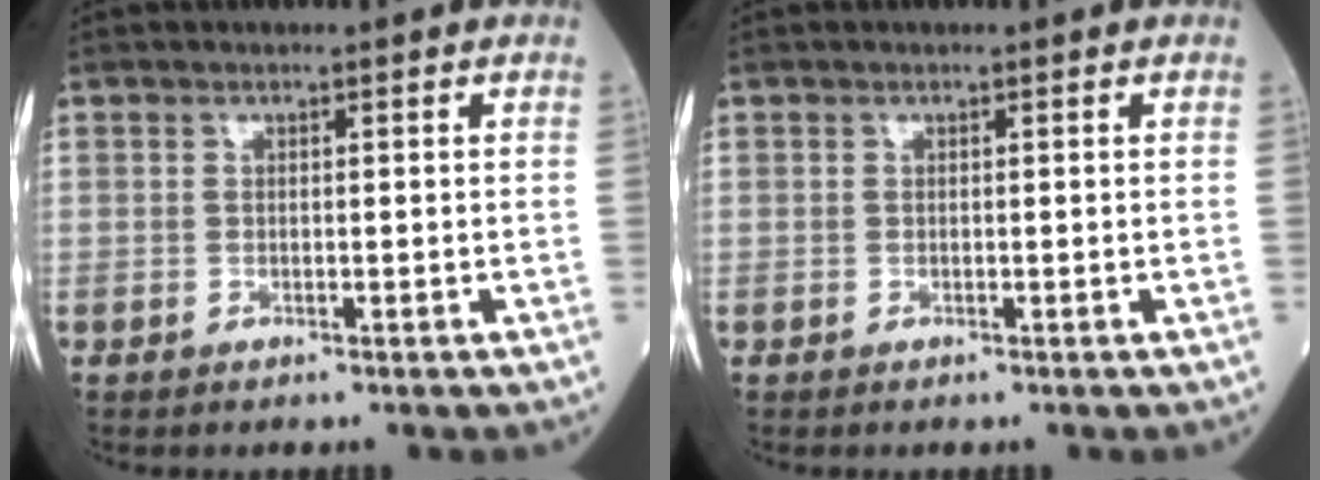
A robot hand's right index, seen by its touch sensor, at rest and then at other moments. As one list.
[{"total": 0.0}]